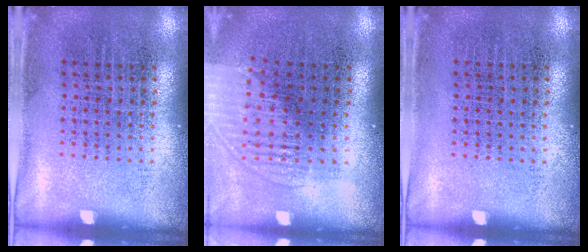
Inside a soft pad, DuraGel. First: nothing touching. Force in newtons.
{"total": 1.4, "press": 1.3, "slide": 0.7}
{"total": 0.0}